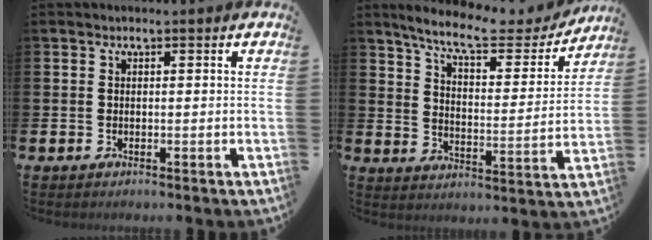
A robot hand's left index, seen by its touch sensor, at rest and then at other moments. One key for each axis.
{"total": 9.4, "fx": 8.3, "fy": 1.8, "fz": 4.0, "tx": -0.099, "ty": -0.050, "tz": 0.140}